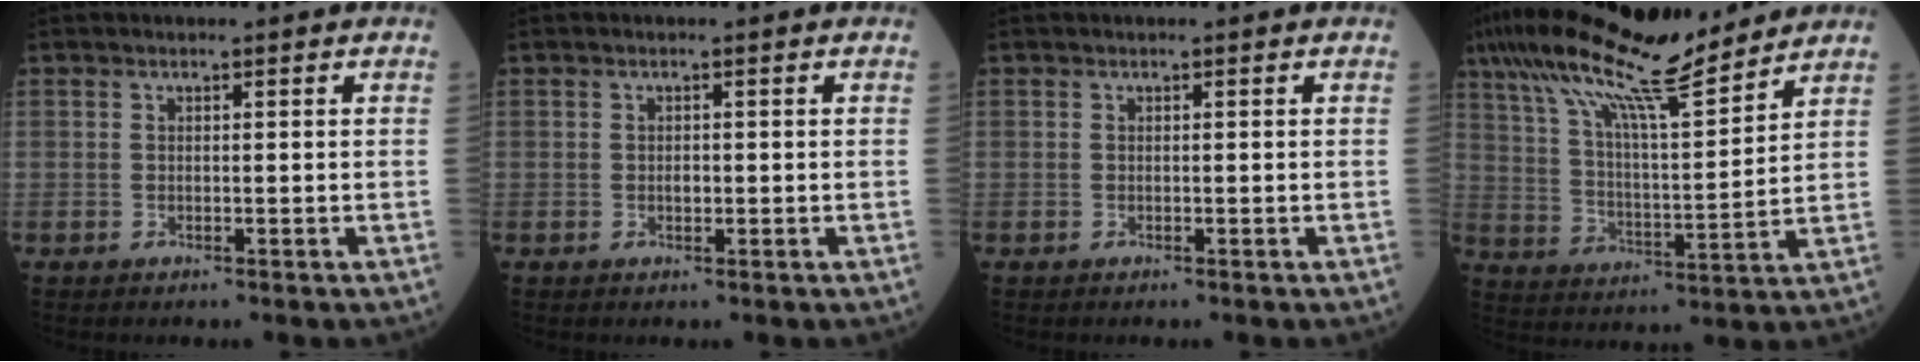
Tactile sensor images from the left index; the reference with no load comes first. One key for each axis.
{"total": 0.9, "fx": -0.1, "fy": 0.5, "fz": 0.7, "tx": -0.015, "ty": -0.001, "tz": -0.002}
{"total": 0.0}
{"total": 17.9, "fx": 14.4, "fy": 1.7, "fz": 10.5, "tx": -0.196, "ty": 0.024, "tz": 0.249}